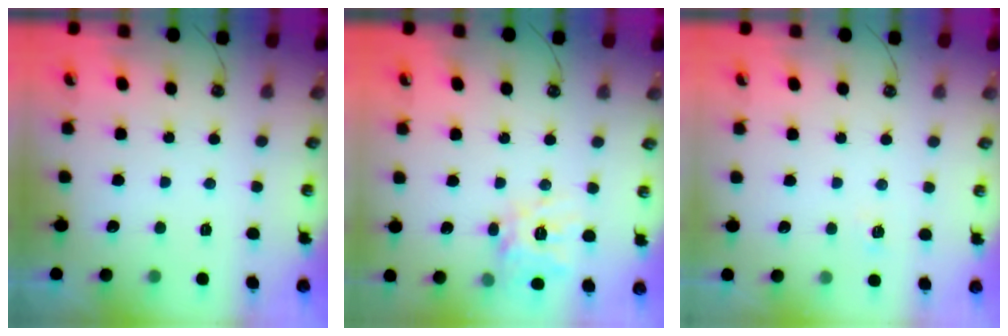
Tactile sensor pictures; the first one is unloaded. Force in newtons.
{"total": 12.8, "press": 12.8, "slide": 1.2}
{"total": 2.3, "press": 2.3, "slide": 0.3}